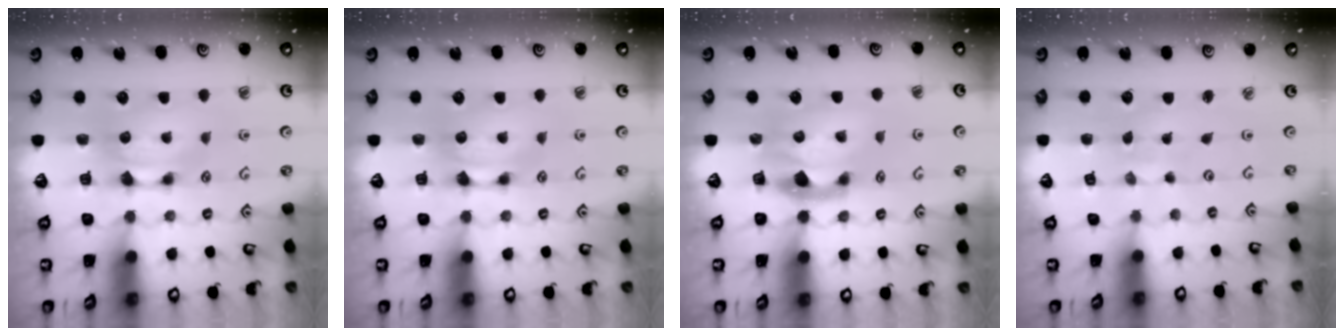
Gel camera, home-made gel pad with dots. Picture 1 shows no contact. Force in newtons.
{"total": 0.0}
{"total": 2.9, "press": 2.5, "slide": 1.5}
{"total": 6.2, "press": 6.2, "slide": 0.3}